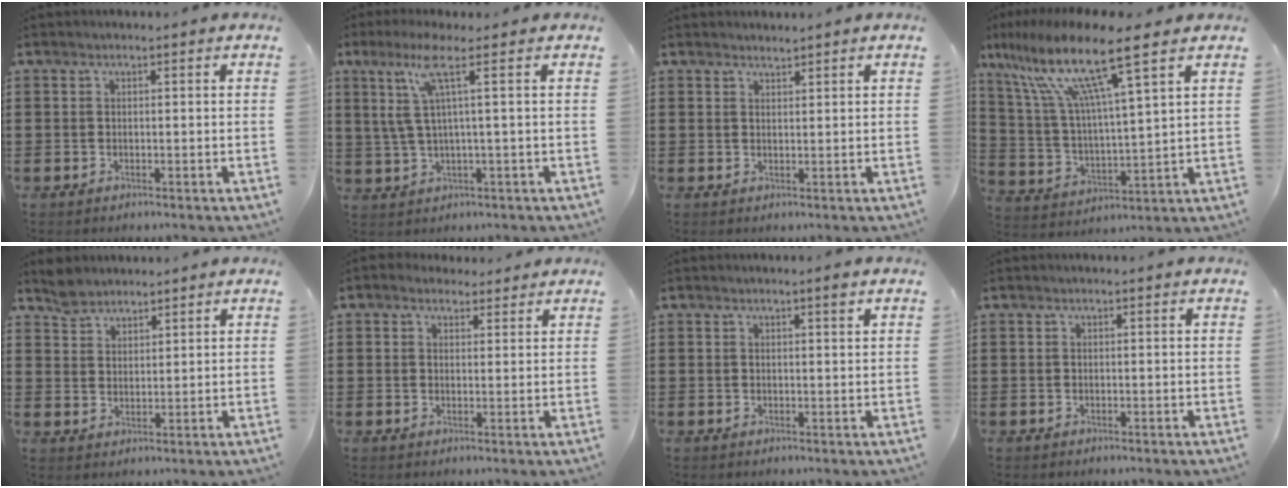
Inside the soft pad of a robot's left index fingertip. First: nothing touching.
{"total": 6.7, "force": [2.6, -0.5, 6.2], "torque": [-0.143, -0.008, 0.036]}
{"total": 1.3, "force": [1.3, 0.1, 0.0], "torque": [-0.002, 0.000, 0.027]}
{"total": 12.6, "force": [8.8, 0.9, 9.1], "torque": [-0.205, -0.046, 0.141]}
{"total": 3.6, "force": [3.1, 1.8, 0.0], "torque": [-0.012, 0.004, 0.062]}
{"total": 2.3, "force": [2.0, 1.2, 0.3], "torque": [-0.012, 0.004, 0.037]}
{"total": 1.6, "force": [0.9, 0.0, 1.2], "torque": [-0.018, -0.005, 0.015]}
{"total": 0.0}